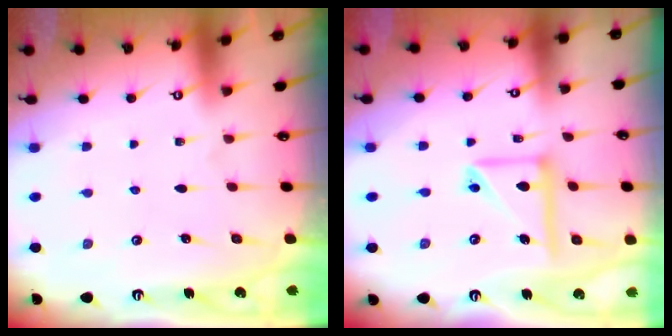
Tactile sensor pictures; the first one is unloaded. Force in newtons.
{"total": 12.6, "press": 12.5, "slide": 1.5}